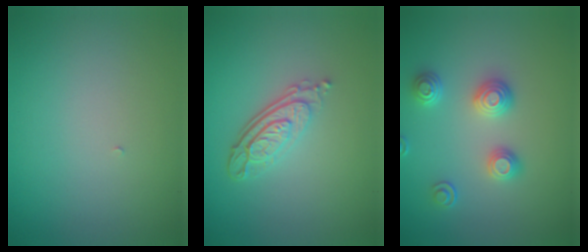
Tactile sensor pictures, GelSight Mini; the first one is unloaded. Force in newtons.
{"total": 4.1, "press": 2.9, "slide": 2.8}
{"total": 3.0, "press": 2.6, "slide": 1.3}